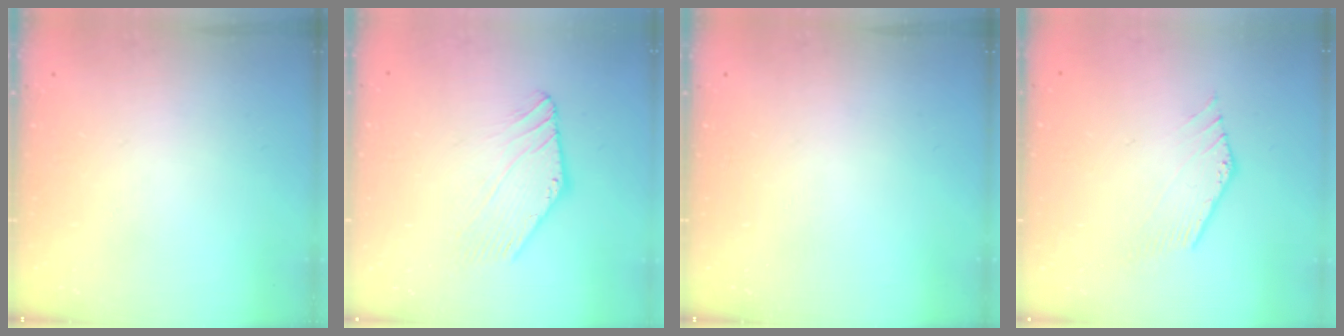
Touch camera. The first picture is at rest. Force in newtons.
{"total": 0.9, "press": 0.9, "slide": 0.2}
{"total": 0.0}
{"total": 1.3, "press": 1.3, "slide": 0.1}